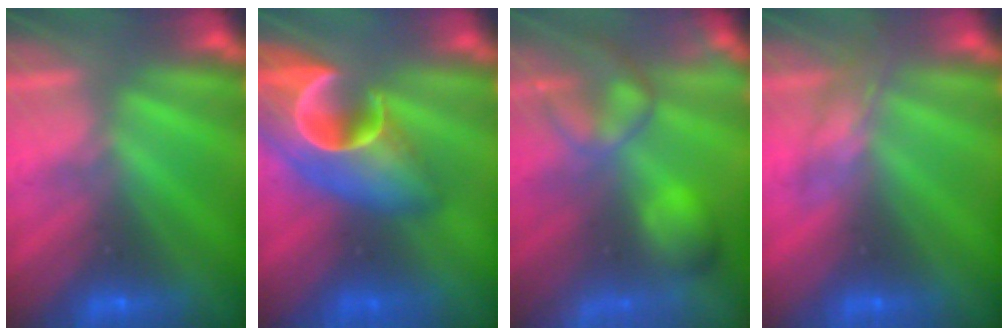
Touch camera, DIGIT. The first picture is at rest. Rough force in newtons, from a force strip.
{"total": 7.9}
{"total": 7.0}
{"total": 2.3}